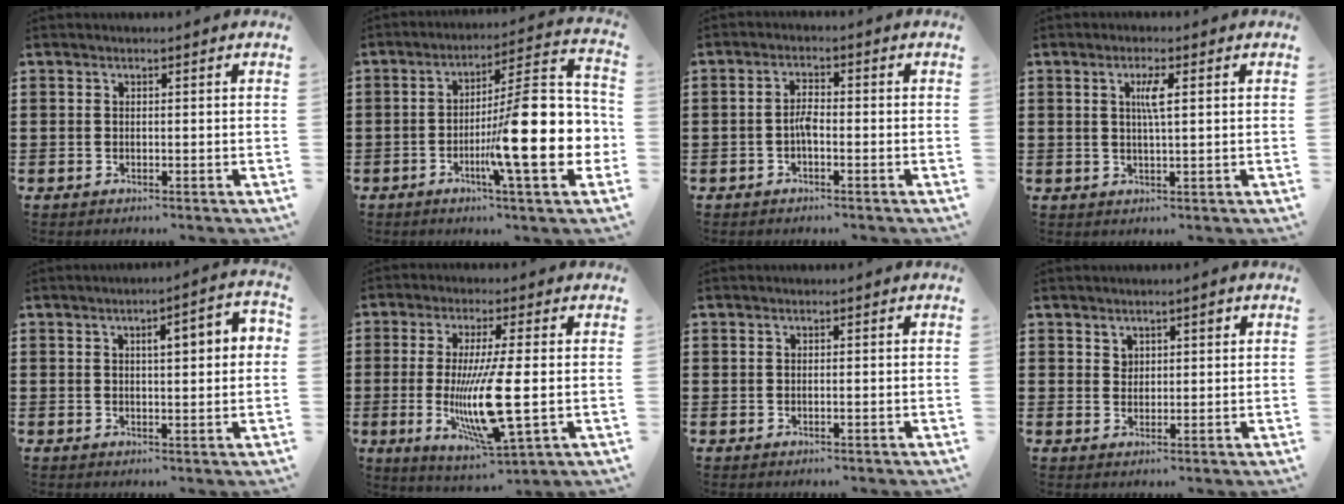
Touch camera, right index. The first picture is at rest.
{"total": 16.9, "force": [-3.3, 3.4, 16.2], "torque": [-0.249, -0.024, -0.054]}
{"total": 2.6, "force": [-0.8, 0.7, 2.3], "torque": [-0.053, 0.001, -0.019]}
{"total": 3.1, "force": [0.7, 0.4, 3.0], "torque": [-0.060, 0.003, 0.009]}
{"total": 3.9, "force": [0.6, 1.0, 3.7], "torque": [-0.054, 0.000, 0.001]}
{"total": 12.2, "force": [-1.9, 2.2, 11.9], "torque": [-0.245, -0.028, -0.038]}
{"total": 0.0}
{"total": 2.0, "force": [1.4, 1.2, 0.6], "torque": [-0.016, 0.003, 0.027]}